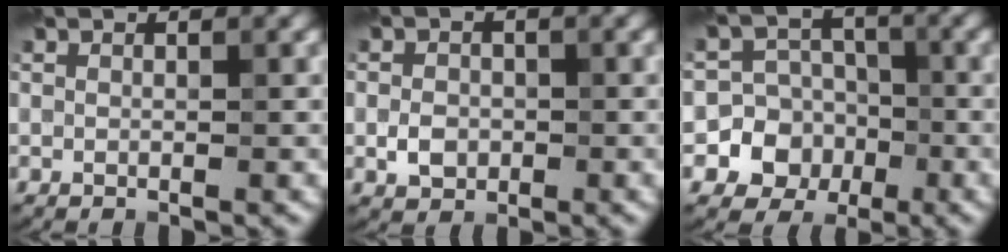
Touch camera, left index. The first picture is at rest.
{"total": 2.2, "force": [-0.5, 1.8, 1.2], "torque": [-0.019, -0.002, -0.014]}
{"total": 8.0, "force": [-2.7, 7.4, 1.3], "torque": [-0.005, -0.006, -0.072]}